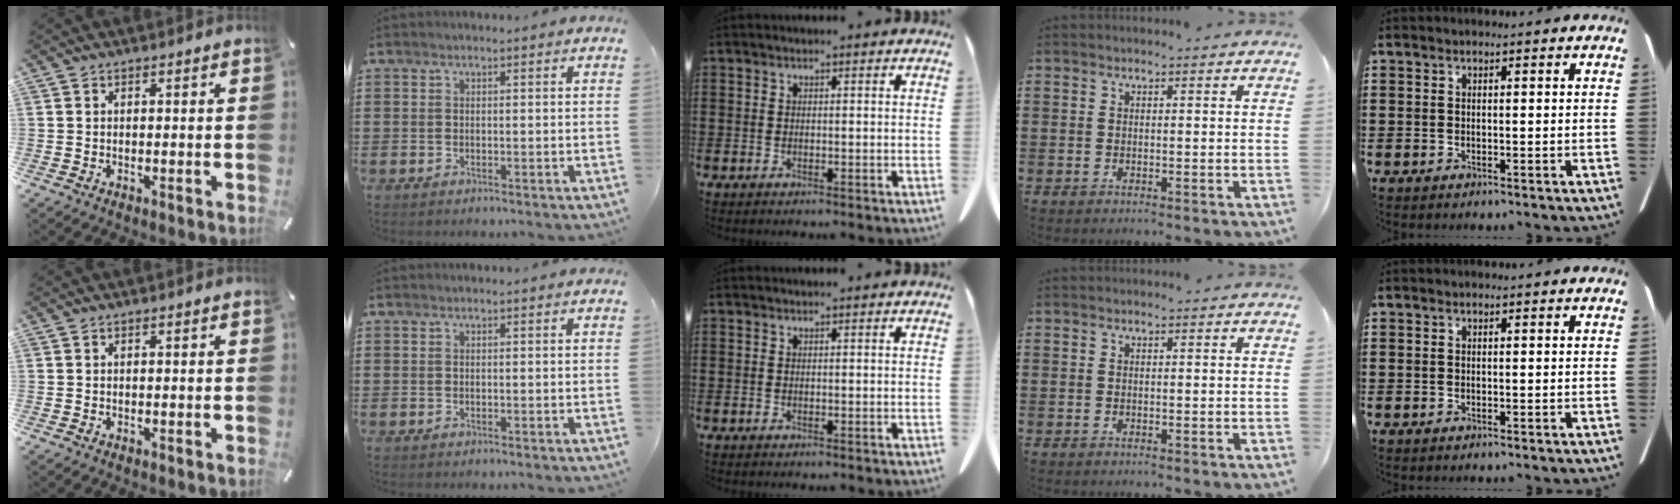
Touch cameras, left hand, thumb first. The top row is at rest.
{}